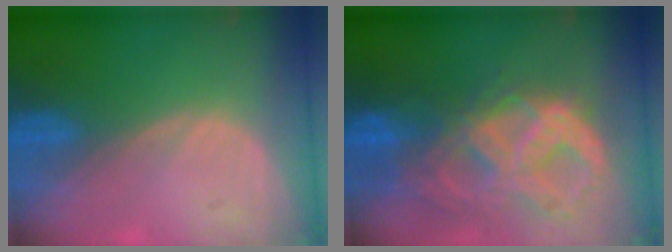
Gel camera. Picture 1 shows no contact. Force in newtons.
{"total": 11.3, "press": 9.6, "slide": 6.0}